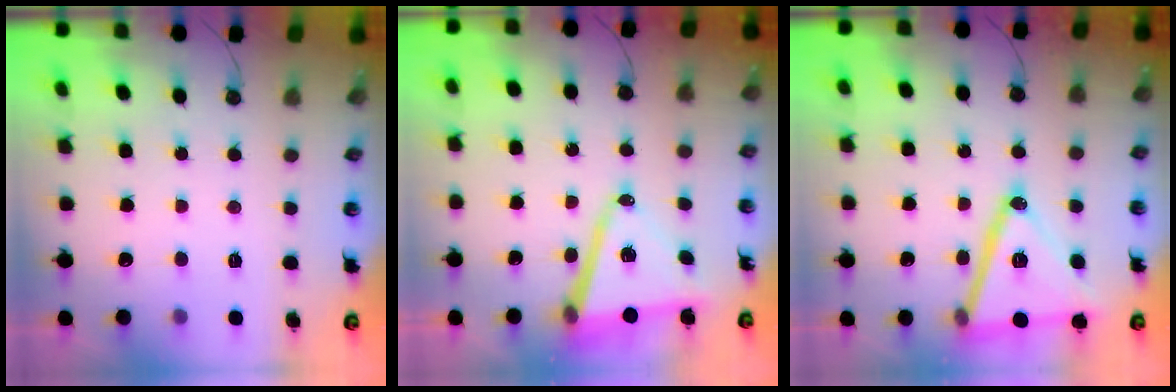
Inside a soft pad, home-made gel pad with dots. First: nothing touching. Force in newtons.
{"total": 13.2, "press": 12.8, "slide": 3.2}
{"total": 22.6, "press": 22.3, "slide": 3.3}